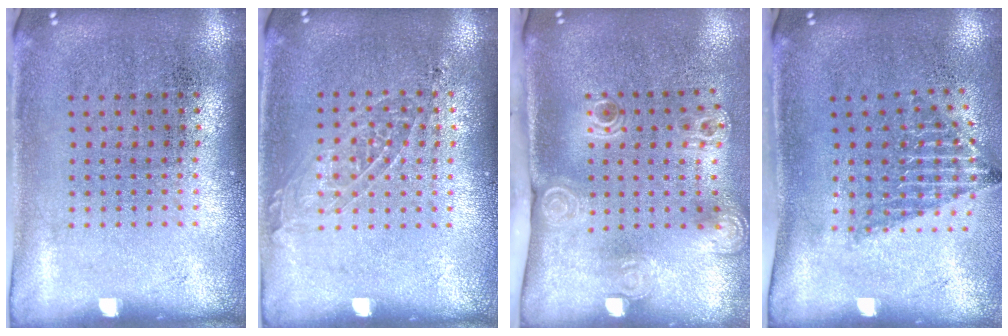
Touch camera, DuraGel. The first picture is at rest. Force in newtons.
{"total": 1.1, "press": 1.0, "slide": 0.3}
{"total": 2.2, "press": 1.5, "slide": 1.6}
{"total": 1.5, "press": 1.1, "slide": 1.0}